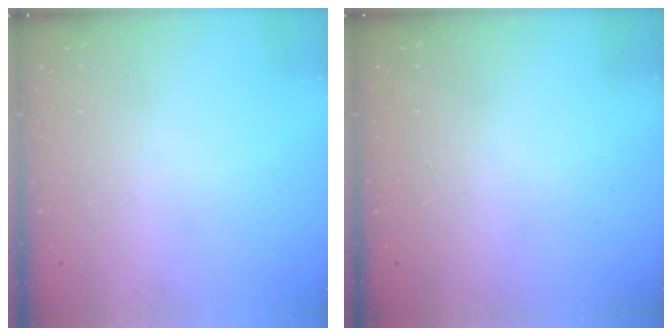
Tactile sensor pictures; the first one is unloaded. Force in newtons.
{"total": 0.0}